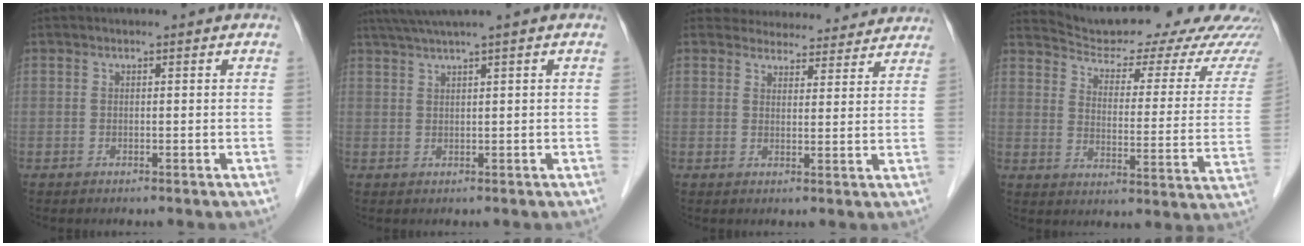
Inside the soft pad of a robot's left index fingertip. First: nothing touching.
{"total": 4.0, "force": [2.9, -1.2, 2.5], "torque": [-0.049, 0.014, 0.059]}
{"total": 13.0, "force": [12.4, 3.7, 1.5], "torque": [0.006, 0.005, 0.136]}
{"total": 21.5, "force": [20.3, 3.7, 5.8], "torque": [-0.062, -0.070, 0.245]}